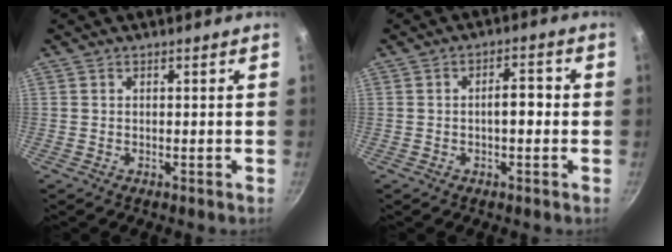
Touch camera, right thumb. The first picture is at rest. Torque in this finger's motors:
{"motor_torque": [0.69, 0.81, 0.54, -0.35, 0.01]}